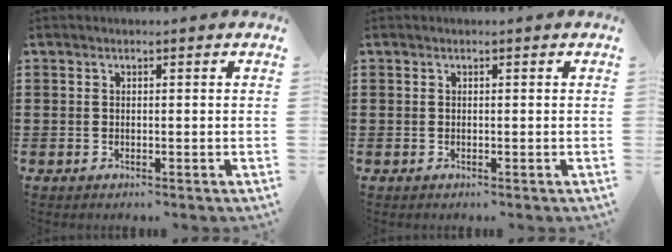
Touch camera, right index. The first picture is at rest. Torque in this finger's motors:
{"motor_torque": [-0.02, 0.03, 0.00, 0.00]}